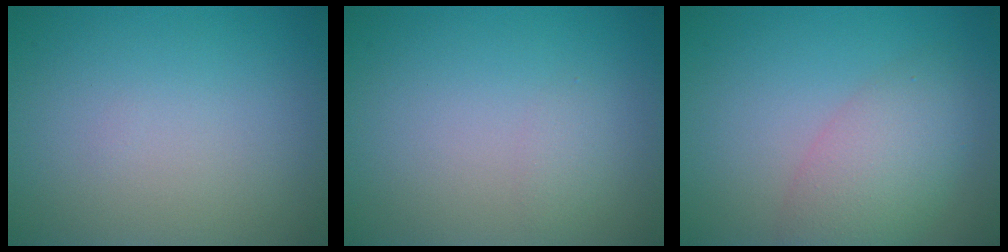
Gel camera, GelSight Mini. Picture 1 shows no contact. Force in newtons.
{"total": 0.8, "press": 0.8, "slide": 0.0}
{"total": 4.7, "press": 4.7, "slide": 0.2}